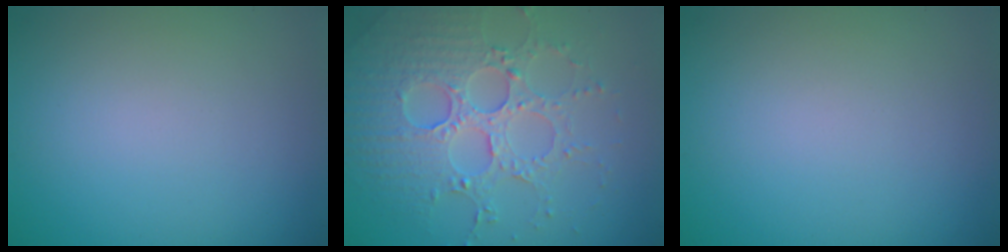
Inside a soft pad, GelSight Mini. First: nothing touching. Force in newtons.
{"total": 5.1, "press": 4.5, "slide": 2.3}
{"total": 0.0}